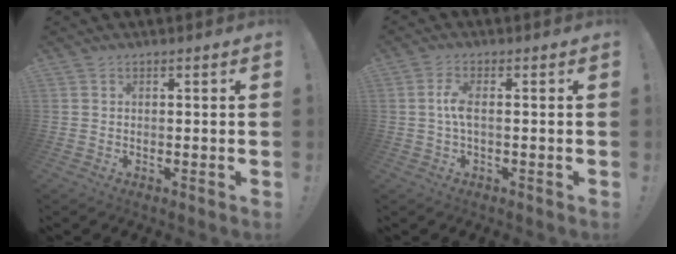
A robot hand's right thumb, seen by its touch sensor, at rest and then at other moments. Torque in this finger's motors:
{"motor_torque": [0.03, 0.03, 0.63, -1.29, 0.18]}